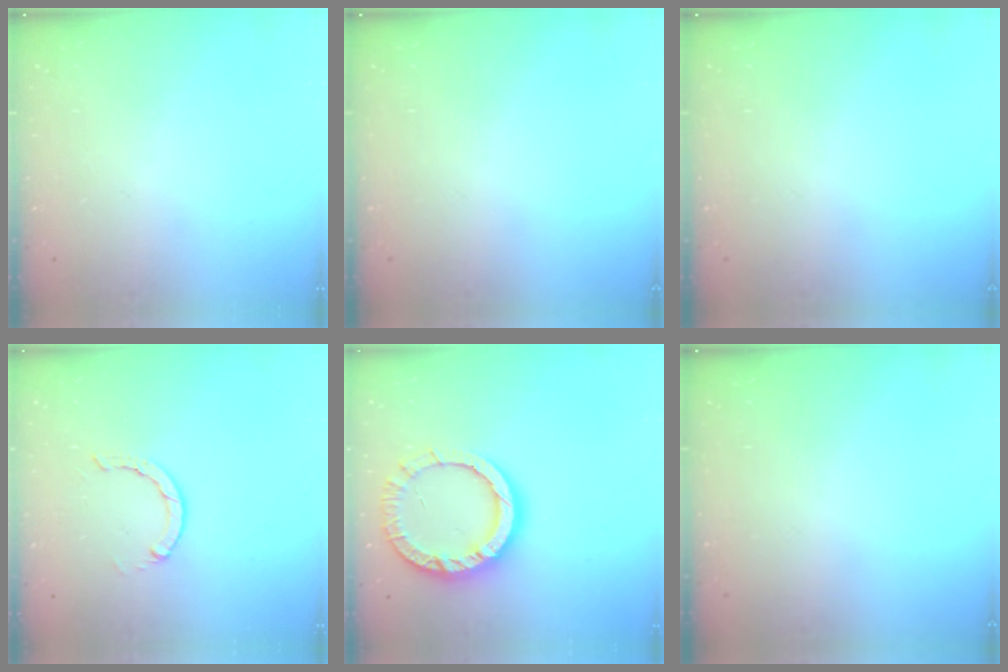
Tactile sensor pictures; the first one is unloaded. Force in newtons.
{"total": 0.0}
{"total": 0.0}
{"total": 2.8, "press": 2.7, "slide": 0.4}
{"total": 14.0, "press": 14.0, "slide": 1.2}
{"total": 0.0}